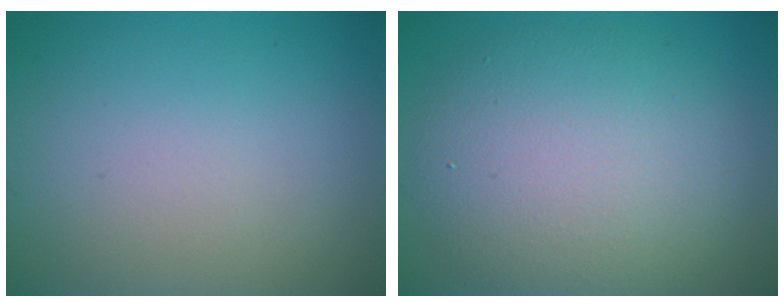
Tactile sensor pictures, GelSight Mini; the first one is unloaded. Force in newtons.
{"total": 8.4, "press": 8.4, "slide": 0.5}